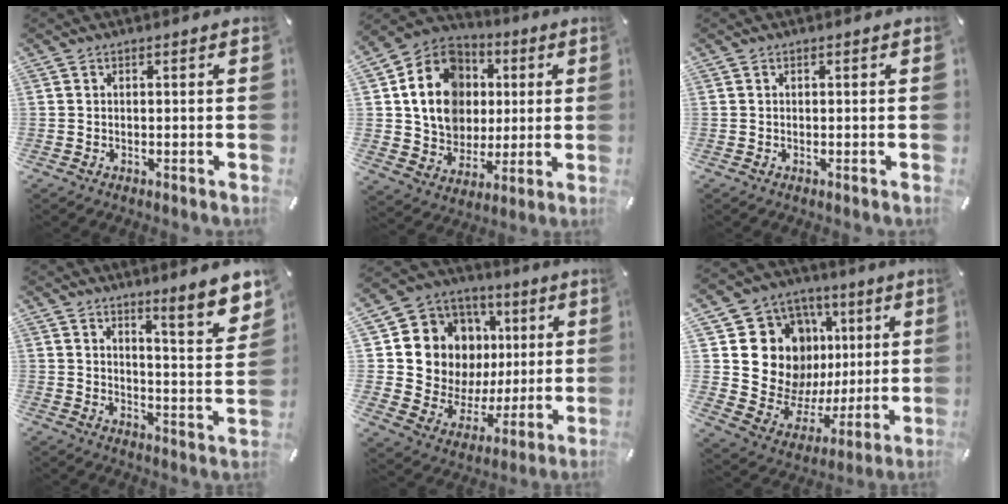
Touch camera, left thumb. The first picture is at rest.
{"total": 17.6, "force": [2.8, 15.2, 8.5], "torque": [-0.174, -0.002, 0.058]}
{"total": 0.0}
{"total": 9.2, "force": [7.6, 1.2, 5.1], "torque": [-0.069, -0.064, 0.128]}
{"total": 14.0, "force": [4.5, 12.4, 4.8], "torque": [-0.085, -0.041, 0.106]}
{"total": 16.9, "force": [6.0, 14.7, 5.6], "torque": [-0.087, -0.051, 0.140]}